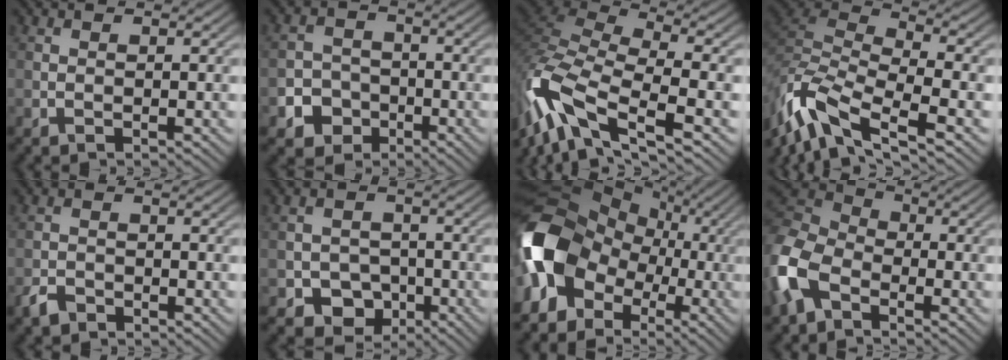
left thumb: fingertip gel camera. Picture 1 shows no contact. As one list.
[{"total": 4.9, "force": [-2.3, 4.0, 1.5], "torque": [-0.019, -0.003, -0.057]}, {"total": 14.9, "force": [-7.1, 5.9, 11.7], "torque": [-0.290, -0.006, -0.138]}, {"total": 12.3, "force": [-6.6, 4.5, 9.4], "torque": [-0.214, -0.004, -0.130]}, {"total": 2.1, "force": [-1.7, 1.0, 0.8], "torque": [-0.014, -0.001, -0.038]}, {"total": 6.0, "force": [-2.7, 4.8, 2.4], "torque": [-0.033, -0.003, -0.059]}, {"total": 15.8, "force": [-3.2, 12.1, 9.6], "torque": [-0.228, -0.006, -0.076]}, {"total": 10.1, "force": [-4.2, 6.4, 6.6], "torque": [-0.185, -0.005, -0.107]}]